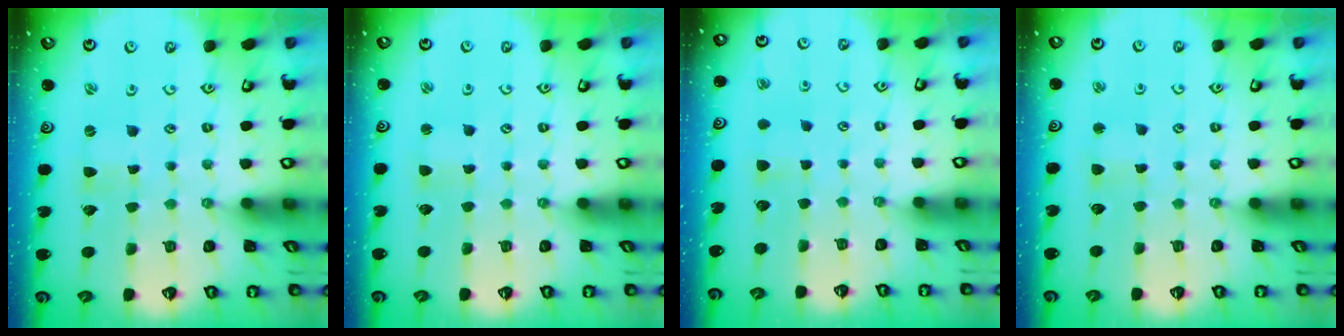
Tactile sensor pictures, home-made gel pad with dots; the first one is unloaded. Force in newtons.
{"total": 1.6, "press": 1.6, "slide": 0.3}
{"total": 4.6, "press": 4.6, "slide": 0.3}
{"total": 2.5, "press": 2.5, "slide": 0.5}